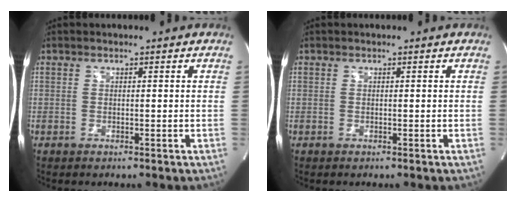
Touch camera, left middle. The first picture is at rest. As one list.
[{"total": 0.0}]